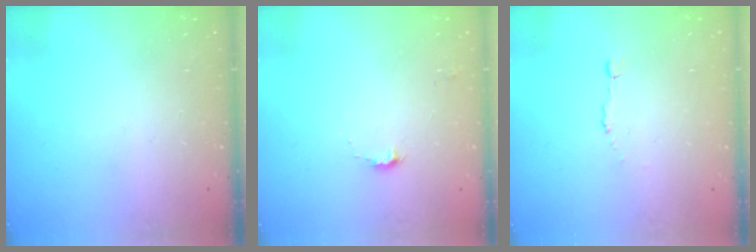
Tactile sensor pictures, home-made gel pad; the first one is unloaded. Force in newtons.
{"total": 5.7, "press": 5.6, "slide": 0.5}
{"total": 2.2, "press": 2.2, "slide": 0.1}